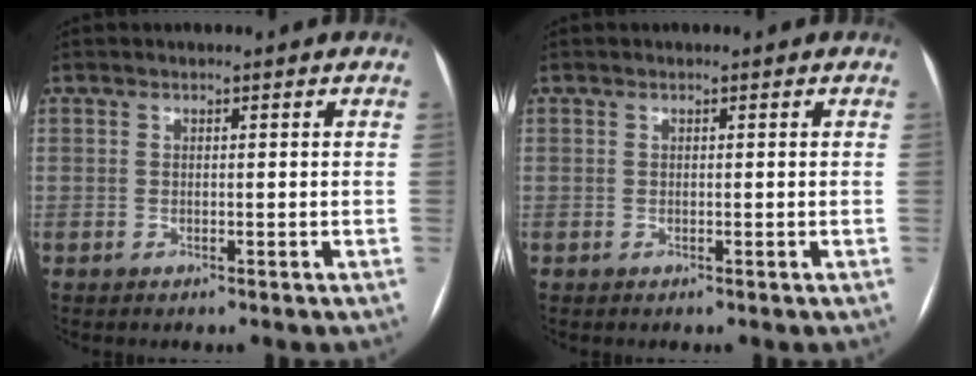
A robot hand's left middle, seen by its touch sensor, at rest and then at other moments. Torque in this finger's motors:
{"motor_torque": [-0.01, 0.10, 0.11, 0.00]}